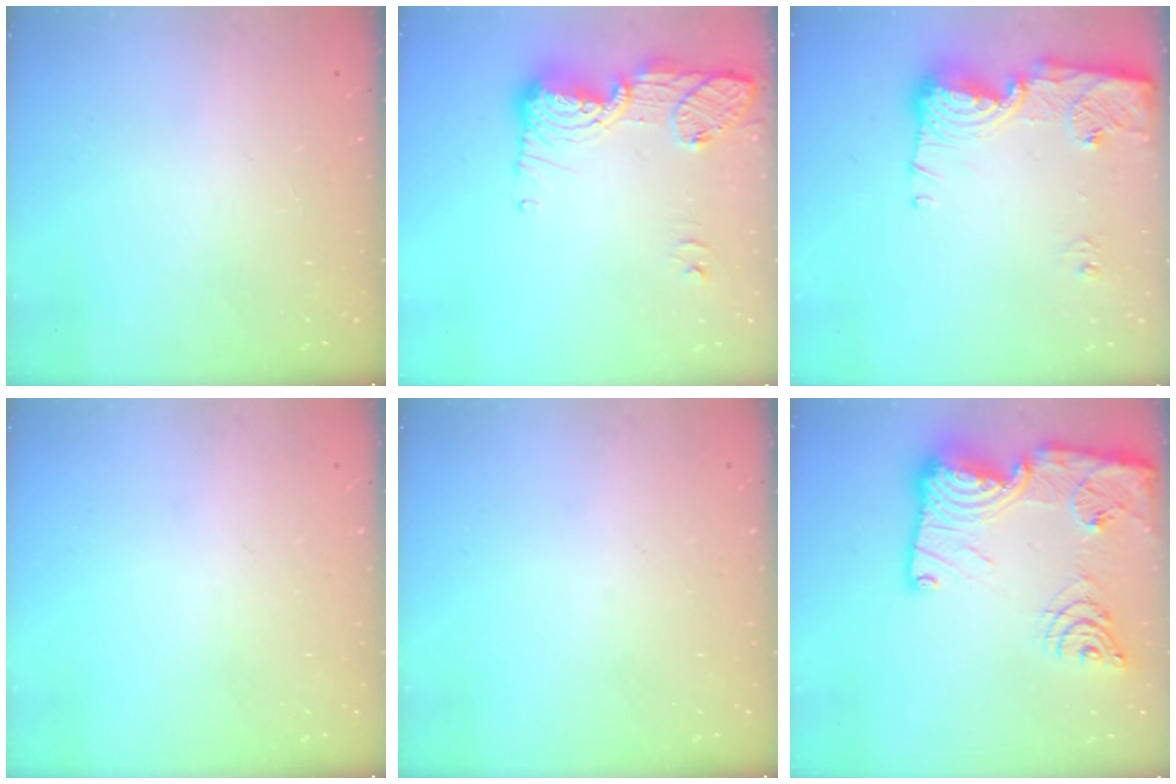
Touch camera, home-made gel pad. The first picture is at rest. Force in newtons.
{"total": 14.5, "press": 14.3, "slide": 2.9}
{"total": 14.7, "press": 14.6, "slide": 1.6}
{"total": 0.0}
{"total": 0.0}
{"total": 25.2, "press": 25.1, "slide": 2.6}